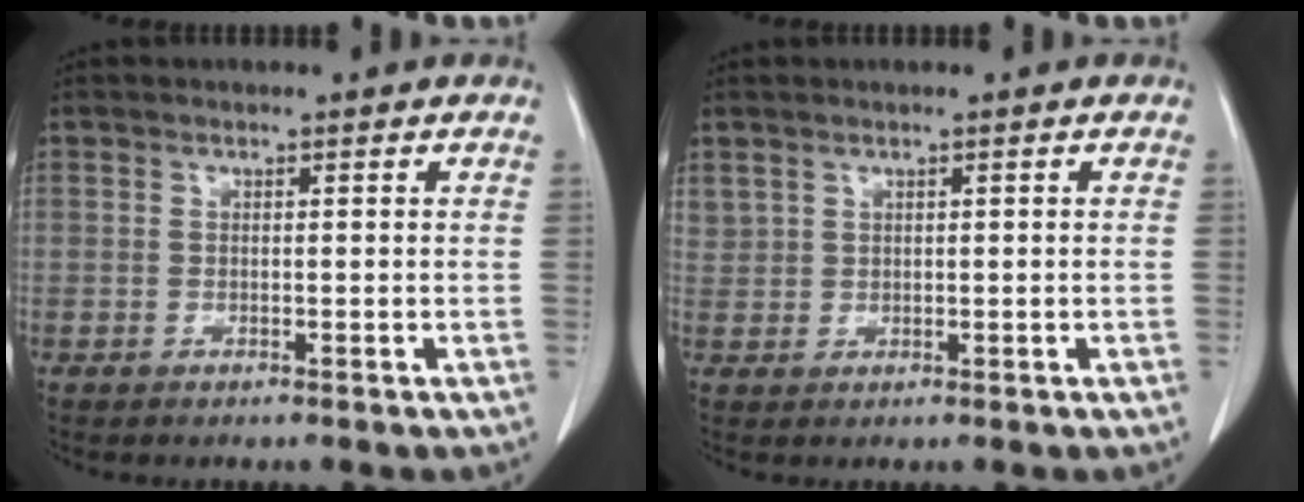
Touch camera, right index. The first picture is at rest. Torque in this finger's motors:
{"motor_torque": [-0.20, 0.10, -0.05, 0.00]}